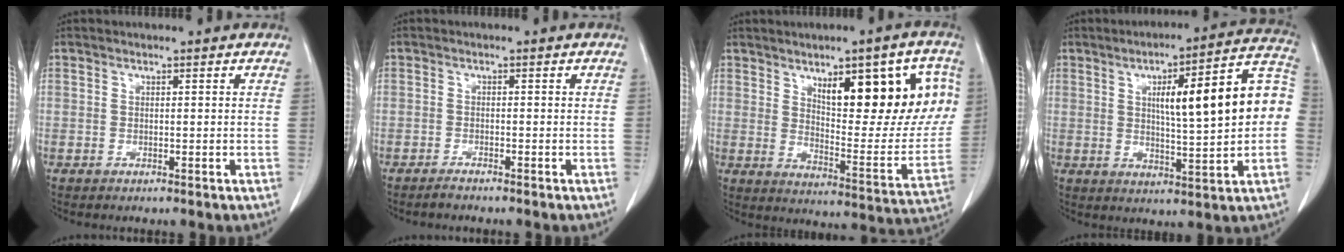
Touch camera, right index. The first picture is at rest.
{"total": 1.3, "force": [-1.2, 0.0, 0.4], "torque": [-0.011, -0.001, -0.022]}
{"total": 19.1, "force": [7.6, 5.5, 16.7], "torque": [-0.221, 0.001, 0.114]}
{"total": 16.6, "force": [1.8, 2.6, 16.3], "torque": [-0.223, 0.040, 0.029]}